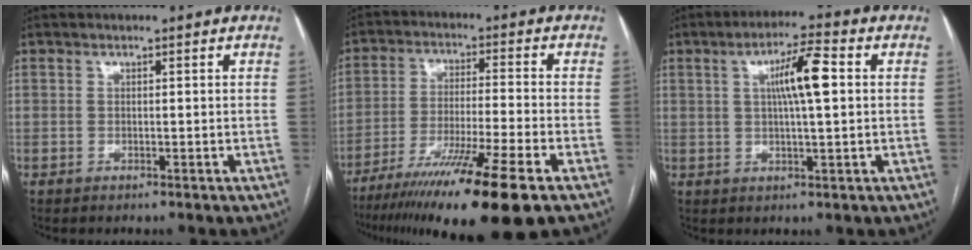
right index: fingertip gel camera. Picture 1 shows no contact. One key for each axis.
{"total": 17.4, "fx": -11.7, "fy": -0.7, "fz": 12.8, "tx": -0.198, "ty": -0.046, "tz": -0.196}
{"total": 7.5, "fx": 1.5, "fy": 0.6, "fz": 7.3, "tx": -0.129, "ty": 0.010, "tz": 0.024}